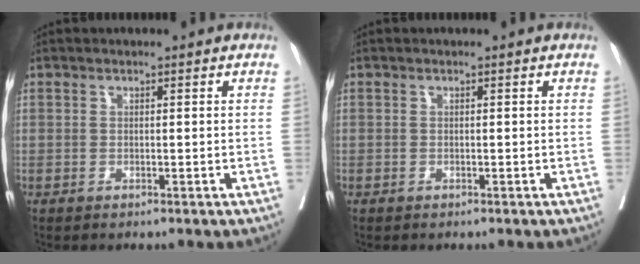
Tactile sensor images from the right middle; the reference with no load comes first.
{"total": 0.0}